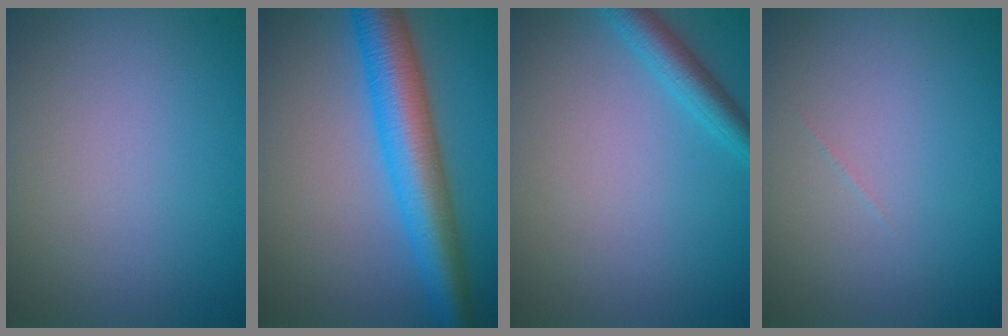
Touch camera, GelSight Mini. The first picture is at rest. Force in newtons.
{"total": 7.6, "press": 7.6, "slide": 0.1}
{"total": 2.9, "press": 2.9, "slide": 0.1}
{"total": 0.0}